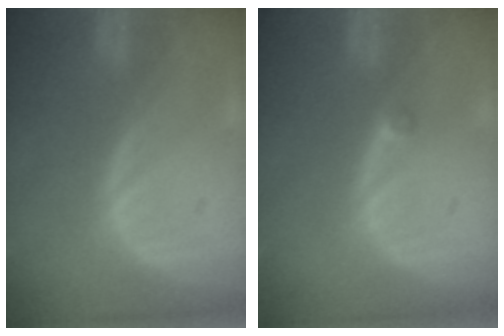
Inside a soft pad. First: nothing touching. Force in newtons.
{"total": 1.0, "press": 0.8, "slide": 0.5}